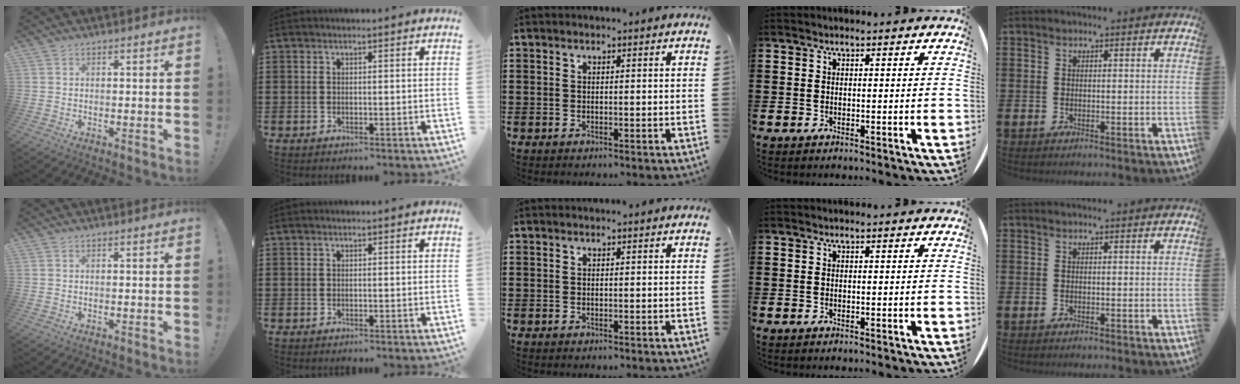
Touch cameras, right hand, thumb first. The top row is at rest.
{}